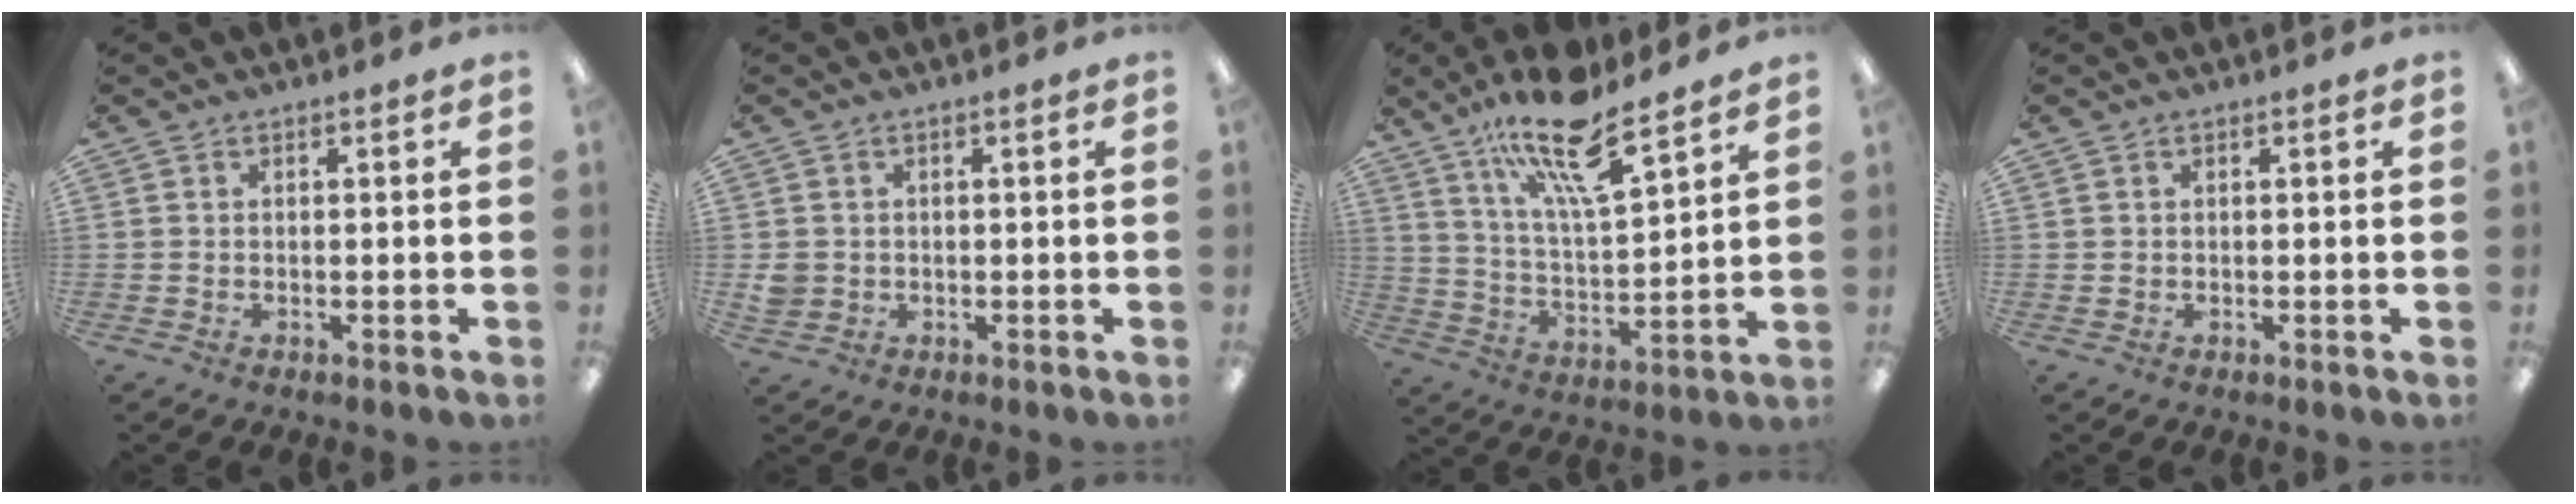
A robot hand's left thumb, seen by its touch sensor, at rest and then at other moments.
{"total": 3.0, "force": [0.3, 2.9, 0.5], "torque": [-0.006, 0.001, 0.005]}
{"total": 17.6, "force": [12.9, 4.7, 11.1], "torque": [-0.195, -0.073, 0.216]}
{"total": 0.6, "force": [0.4, 0.5, 0.0], "torque": [0.000, 0.003, 0.007]}